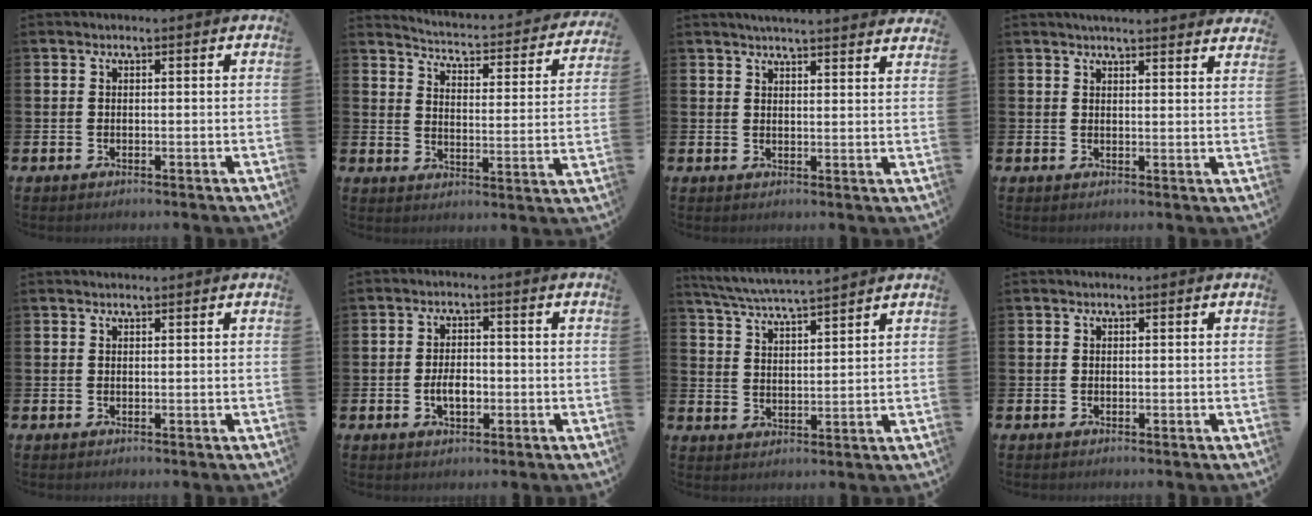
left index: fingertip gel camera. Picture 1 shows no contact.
{"total": 3.3, "force": [3.2, 0.5, 0.8], "torque": [-0.037, -0.037, 0.043]}
{"total": 3.8, "force": [3.8, -0.5, 0.4], "torque": [-0.011, -0.021, 0.067]}
{"total": 3.2, "force": [3.2, -0.2, 0.2], "torque": [-0.005, -0.017, 0.057]}
{"total": 0.5, "force": [0.5, 0.0, 0.1], "torque": [0.001, -0.001, 0.010]}
{"total": 3.4, "force": [-0.7, 1.9, 2.7], "torque": [-0.028, -0.005, -0.019]}
{"total": 5.5, "force": [5.3, -0.1, 1.3], "torque": [-0.046, -0.030, 0.094]}
{"total": 0.0}